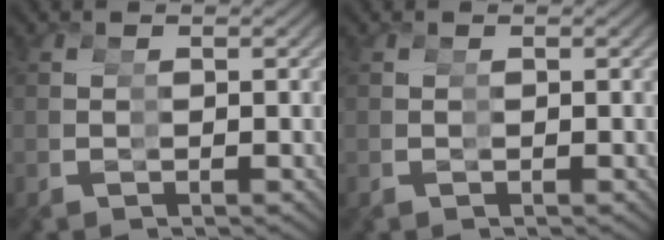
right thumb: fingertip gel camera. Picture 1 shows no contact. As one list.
[{"total": 0.0}]